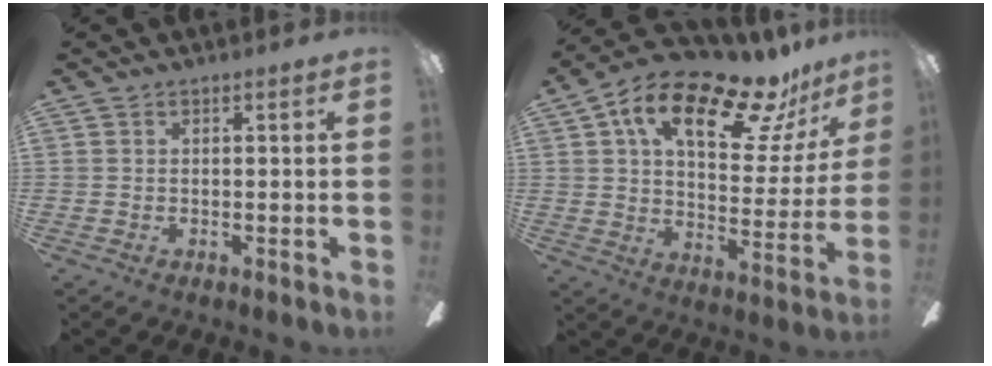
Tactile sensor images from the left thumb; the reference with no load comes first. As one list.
[{"total": 21.1, "force": [13.4, 8.8, 13.8], "torque": [-0.228, -0.070, 0.222]}]